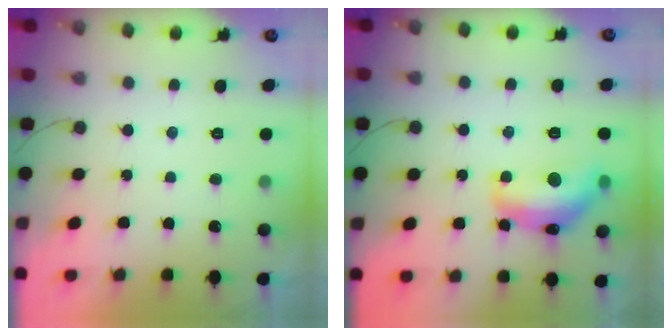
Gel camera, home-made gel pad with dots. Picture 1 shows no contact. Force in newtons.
{"total": 14.8, "press": 14.8, "slide": 1.1}